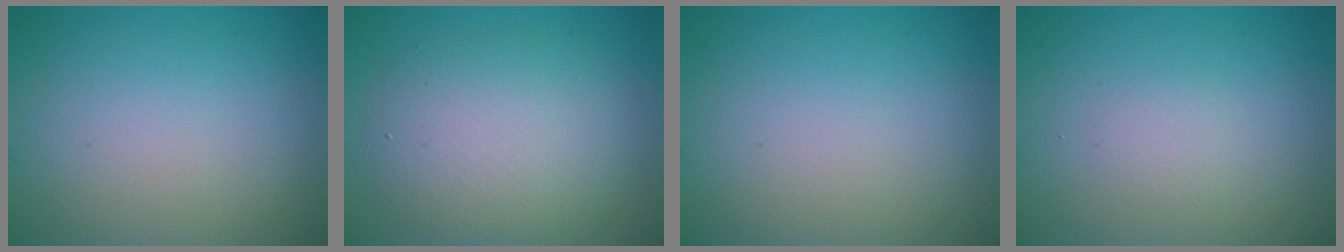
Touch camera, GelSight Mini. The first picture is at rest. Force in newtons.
{"total": 5.1, "press": 5.1, "slide": 0.5}
{"total": 0.0}
{"total": 1.0, "press": 0.9, "slide": 0.1}